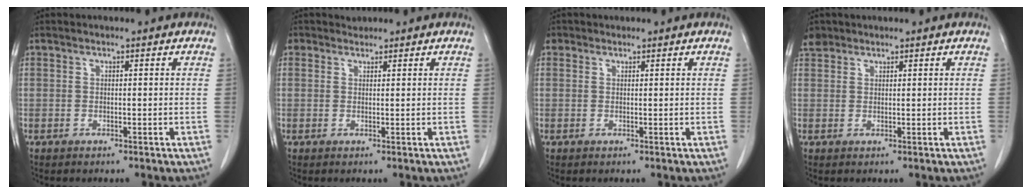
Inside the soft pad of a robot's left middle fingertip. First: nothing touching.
{"total": 1.3, "force": [1.1, 0.8, -0.2], "torque": [0.003, 0.008, 0.015]}
{"total": 1.1, "force": [0.7, 0.8, 0.0], "torque": [0.004, 0.004, 0.009]}
{"total": 1.9, "force": [1.6, 1.0, 0.0], "torque": [-0.002, 0.009, 0.029]}